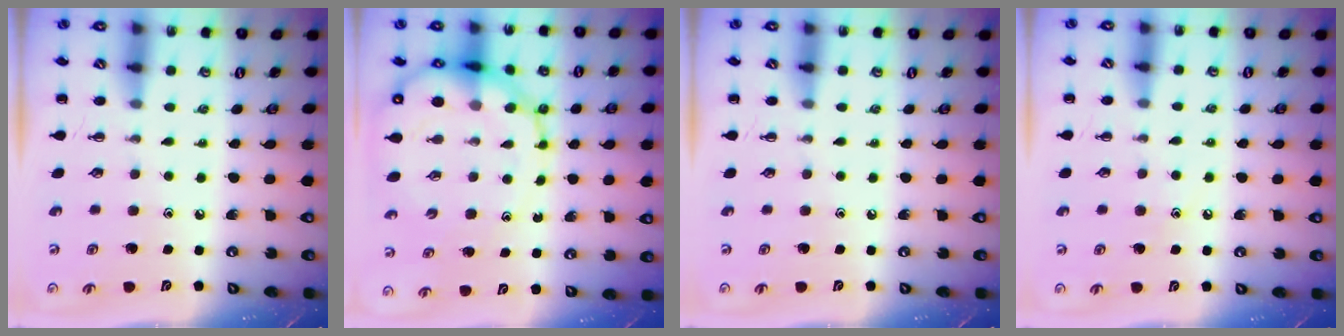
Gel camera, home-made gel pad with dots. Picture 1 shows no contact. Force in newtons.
{"total": 16.6, "press": 16.1, "slide": 4.1}
{"total": 0.0}
{"total": 7.3, "press": 7.1, "slide": 1.5}